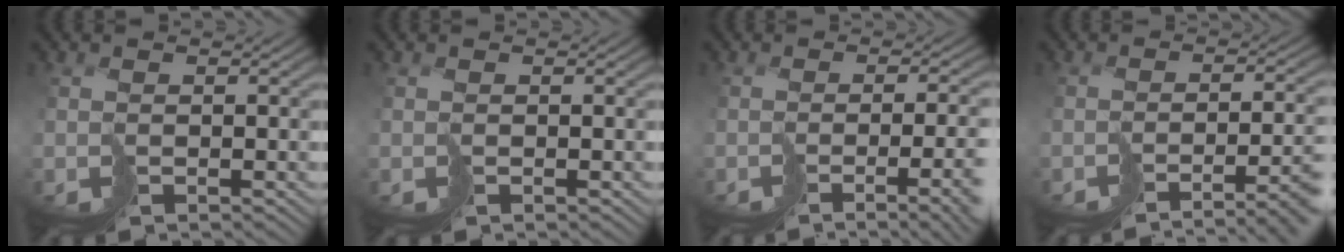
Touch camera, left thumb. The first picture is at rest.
{"total": 0.0}
{"total": 7.5, "force": [-2.9, 1.8, 6.7], "torque": [-0.067, -0.025, -0.023]}
{"total": 7.5, "force": [-5.4, 0.9, 5.1], "torque": [-0.053, -0.011, -0.069]}